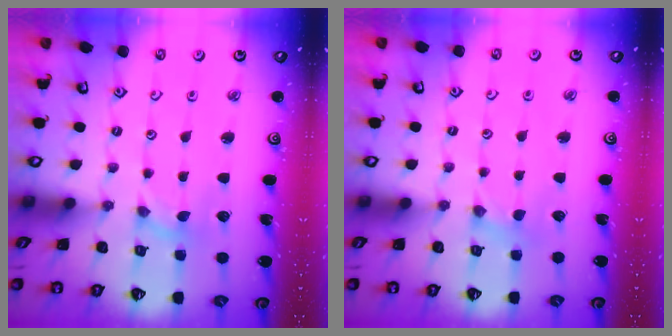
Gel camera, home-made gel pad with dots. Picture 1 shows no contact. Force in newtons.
{"total": 1.0, "press": 1.0, "slide": 0.1}